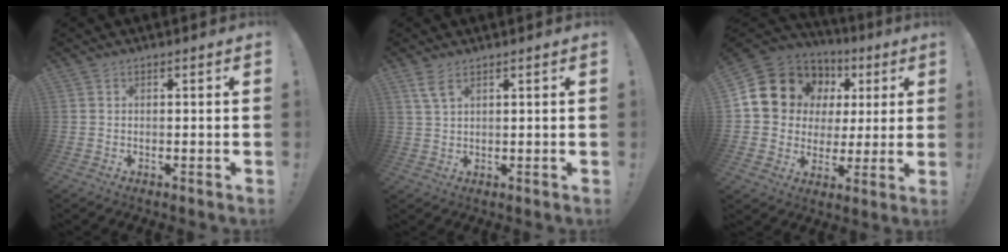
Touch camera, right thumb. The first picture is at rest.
{"total": 4.2, "force": [2.5, 1.5, 3.0], "torque": [-0.058, -0.006, 0.046]}
{"total": 14.0, "force": [6.5, 11.5, 4.8], "torque": [-0.068, -0.041, 0.141]}